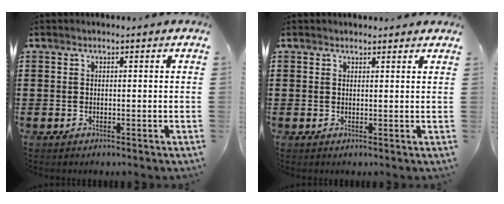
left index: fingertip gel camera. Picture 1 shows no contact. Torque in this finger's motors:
{"motor_torque": [2.14, 0.00, 0.04, -0.05]}